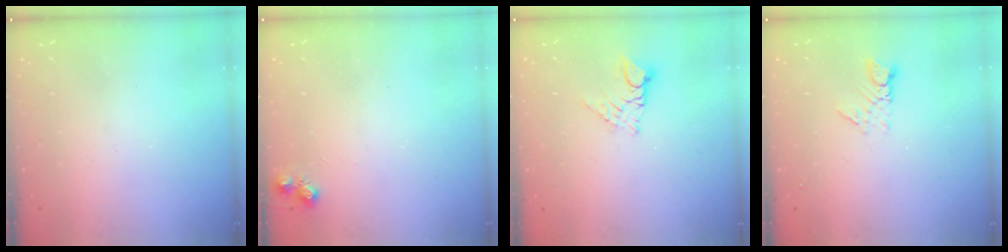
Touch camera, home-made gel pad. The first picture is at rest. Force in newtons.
{"total": 6.3, "press": 6.3, "slide": 0.9}
{"total": 7.5, "press": 7.5, "slide": 0.7}
{"total": 2.6, "press": 2.6, "slide": 0.3}